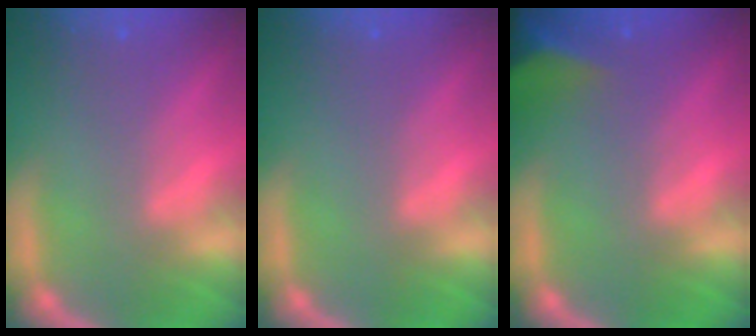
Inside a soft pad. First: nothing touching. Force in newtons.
{"total": 0.0}
{"total": 8.0}